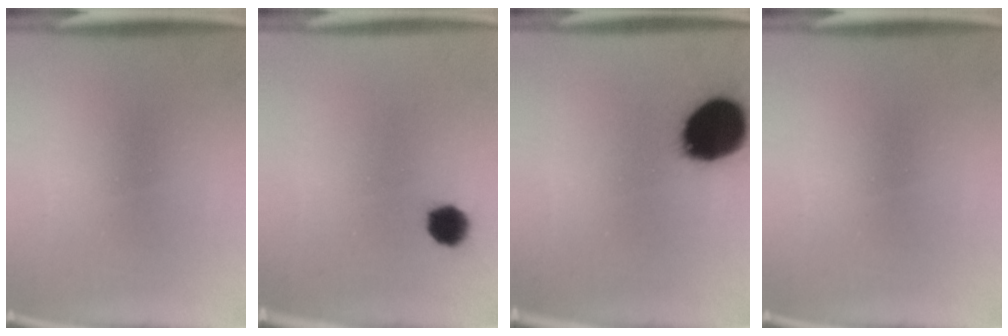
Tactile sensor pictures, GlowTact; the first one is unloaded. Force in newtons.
{"total": 4.6}
{"total": 19.1}
{"total": 0.0}